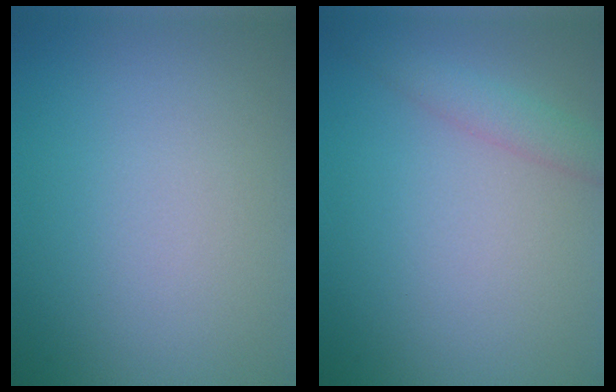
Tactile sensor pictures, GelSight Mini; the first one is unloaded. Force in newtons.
{"total": 2.1, "press": 2.1, "slide": 0.1}